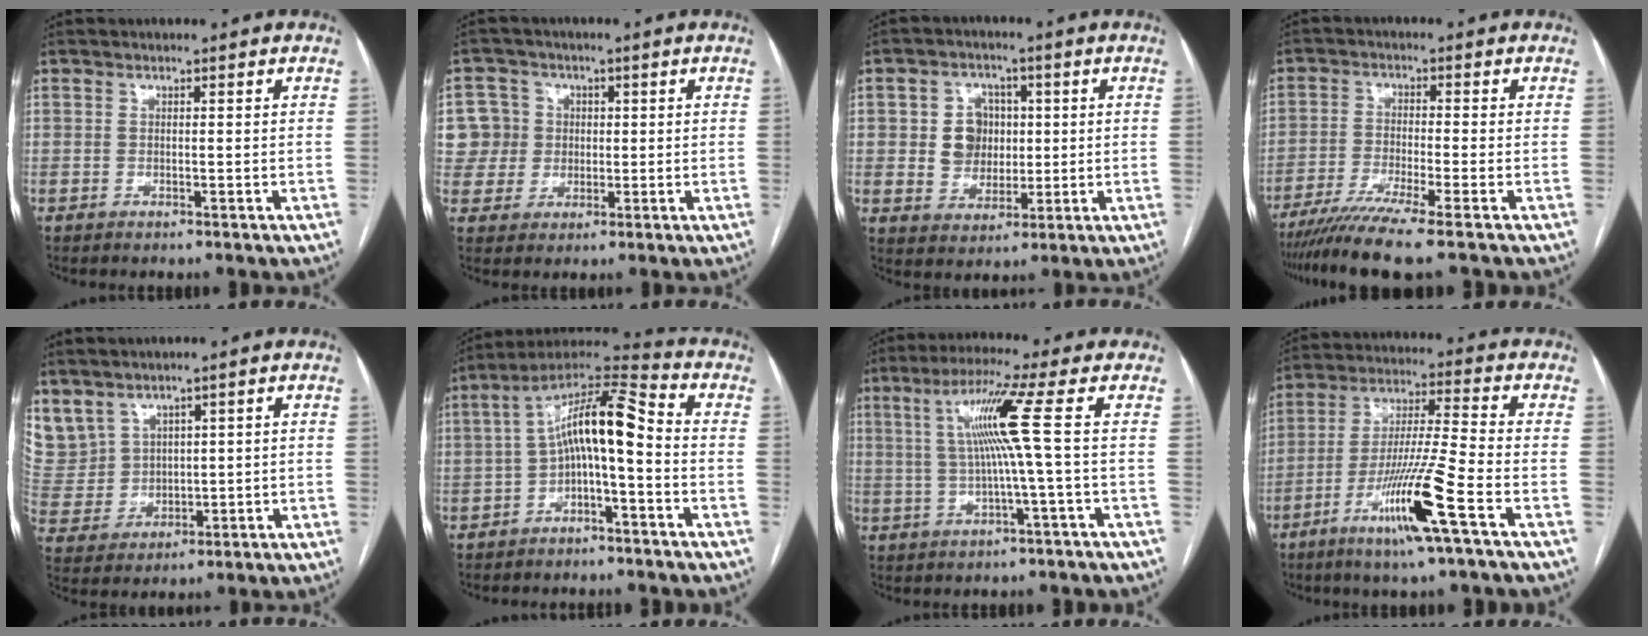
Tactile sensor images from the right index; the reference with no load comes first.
{"total": 7.1, "force": [1.1, 7.0, 0.4], "torque": [-0.008, 0.024, 0.024]}
{"total": 6.8, "force": [0.9, 5.9, 3.3], "torque": [-0.060, 0.015, 0.025]}
{"total": 9.0, "force": [-6.9, -1.3, 5.6], "torque": [-0.092, -0.026, -0.117]}
{"total": 10.8, "force": [6.3, 8.4, 2.7], "torque": [-0.102, 0.035, 0.162]}
{"total": 11.1, "force": [-1.0, 2.3, 10.9], "torque": [-0.191, 0.047, -0.018]}
{"total": 8.2, "force": [1.2, -2.0, 7.8], "torque": [-0.145, 0.014, 0.033]}
{"total": 13.2, "force": [-6.4, -1.0, 11.5], "torque": [-0.225, -0.018, -0.122]}